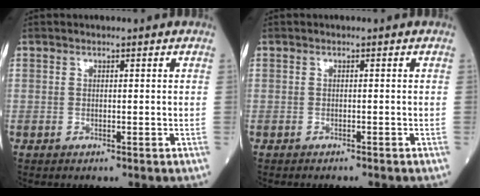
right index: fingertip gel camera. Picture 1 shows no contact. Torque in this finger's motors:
{"motor_torque": [-0.08, -0.18, 0.08, 0.01]}